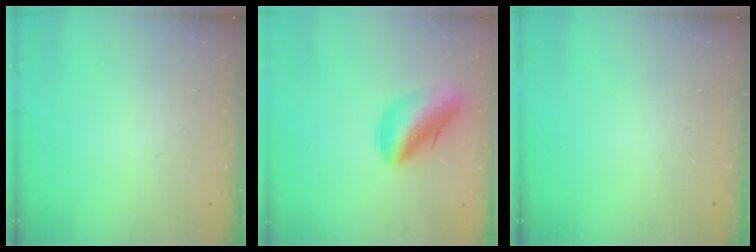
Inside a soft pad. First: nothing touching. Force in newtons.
{"total": 14.0, "press": 13.4, "slide": 4.1}
{"total": 0.0}